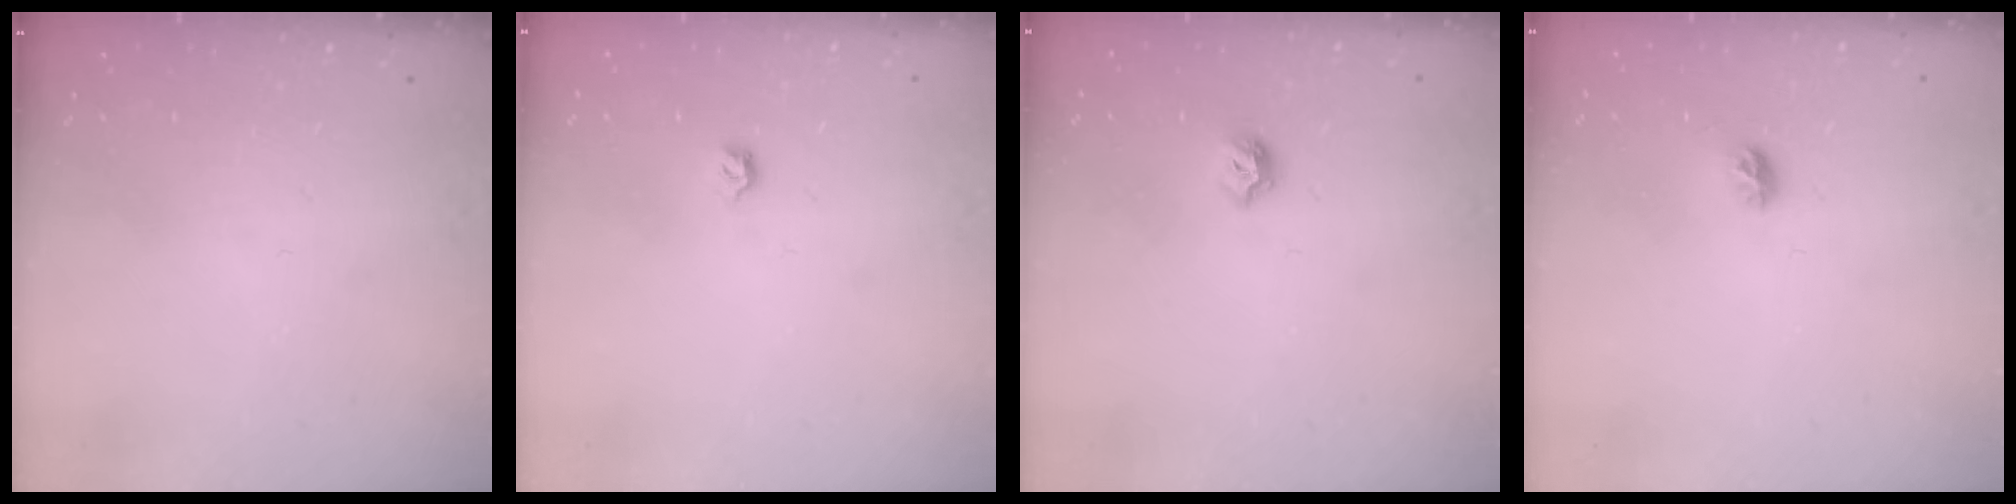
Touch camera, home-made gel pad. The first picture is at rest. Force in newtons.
{"total": 3.4, "press": 3.3, "slide": 0.7}
{"total": 5.6, "press": 5.6, "slide": 0.8}
{"total": 5.4, "press": 5.2, "slide": 1.4}